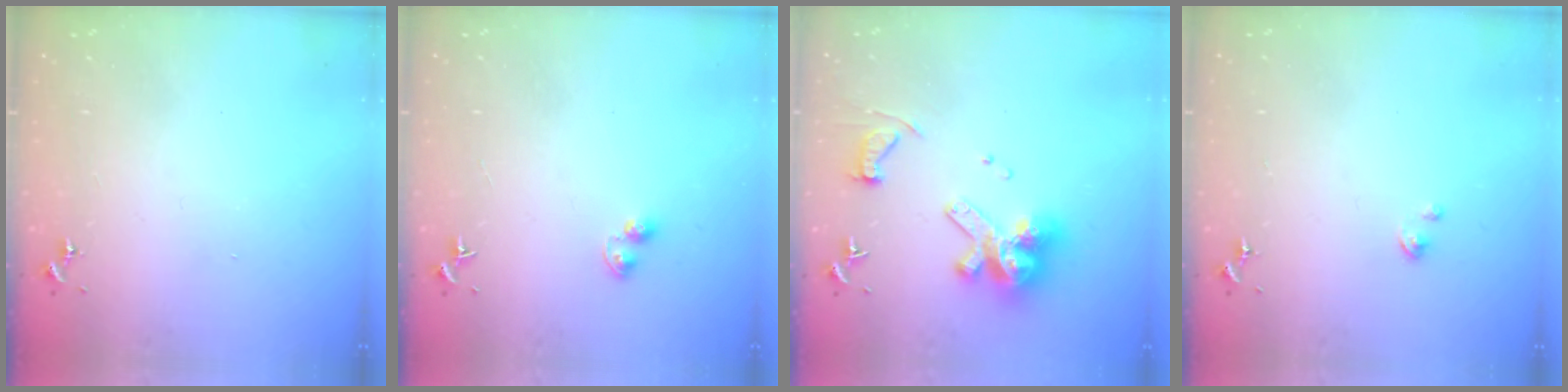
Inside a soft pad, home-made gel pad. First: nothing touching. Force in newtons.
{"total": 3.9, "press": 3.8, "slide": 0.5}
{"total": 13.8, "press": 13.7, "slide": 1.3}
{"total": 0.8, "press": 0.8, "slide": 0.2}